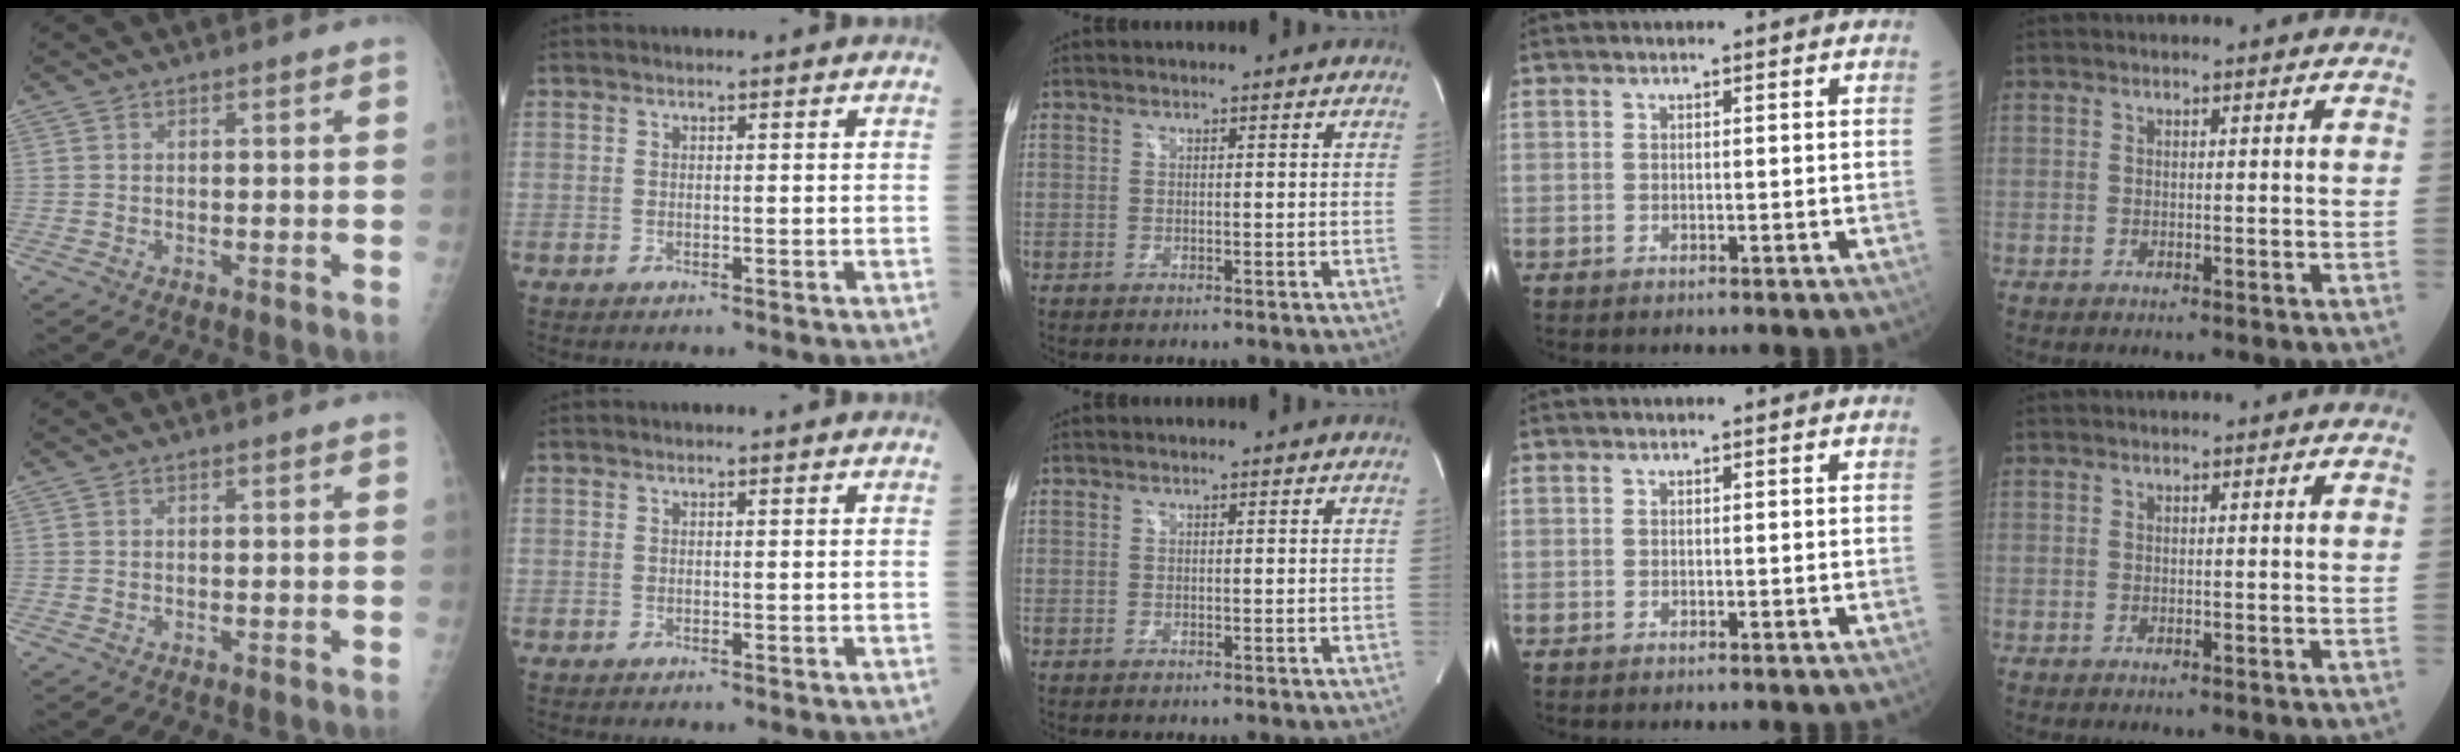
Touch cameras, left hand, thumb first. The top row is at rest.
{}